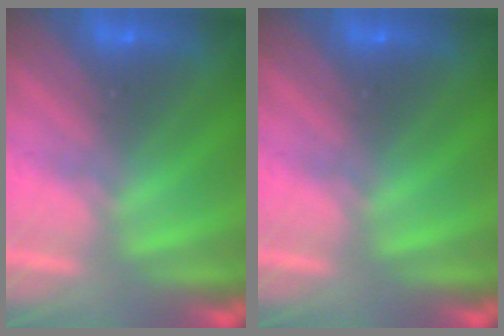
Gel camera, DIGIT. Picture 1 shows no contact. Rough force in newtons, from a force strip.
{"total": 0.0}